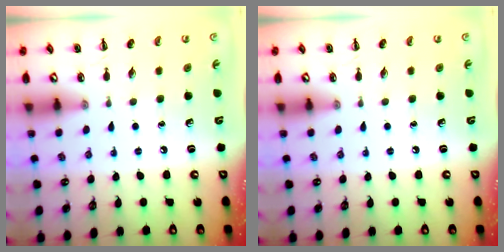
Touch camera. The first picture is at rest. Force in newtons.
{"total": 0.0}